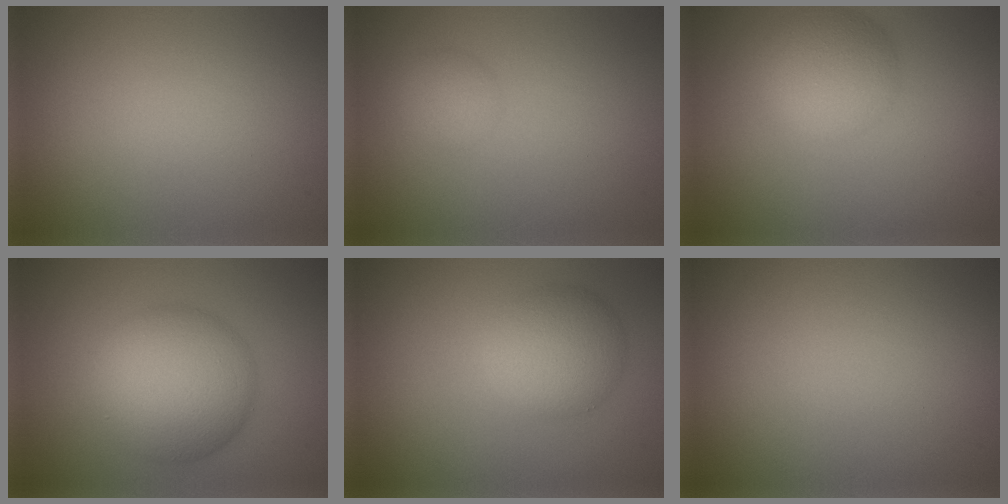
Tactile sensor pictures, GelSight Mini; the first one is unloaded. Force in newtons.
{"total": 1.6, "press": 1.6, "slide": 0.1}
{"total": 4.8, "press": 4.8, "slide": 0.2}
{"total": 8.7, "press": 8.7, "slide": 0.2}
{"total": 4.7, "press": 4.7, "slide": 0.1}
{"total": 0.0}